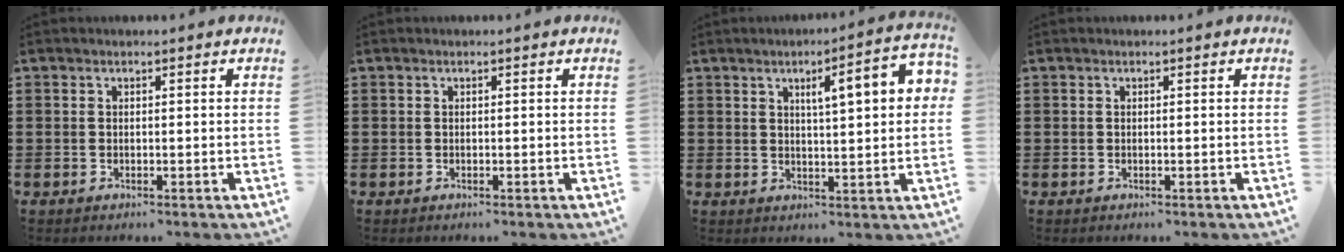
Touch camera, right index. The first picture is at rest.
{"total": 0.0}
{"total": 7.0, "force": [2.3, 1.4, 6.5], "torque": [-0.103, -0.003, 0.030]}
{"total": 0.0}